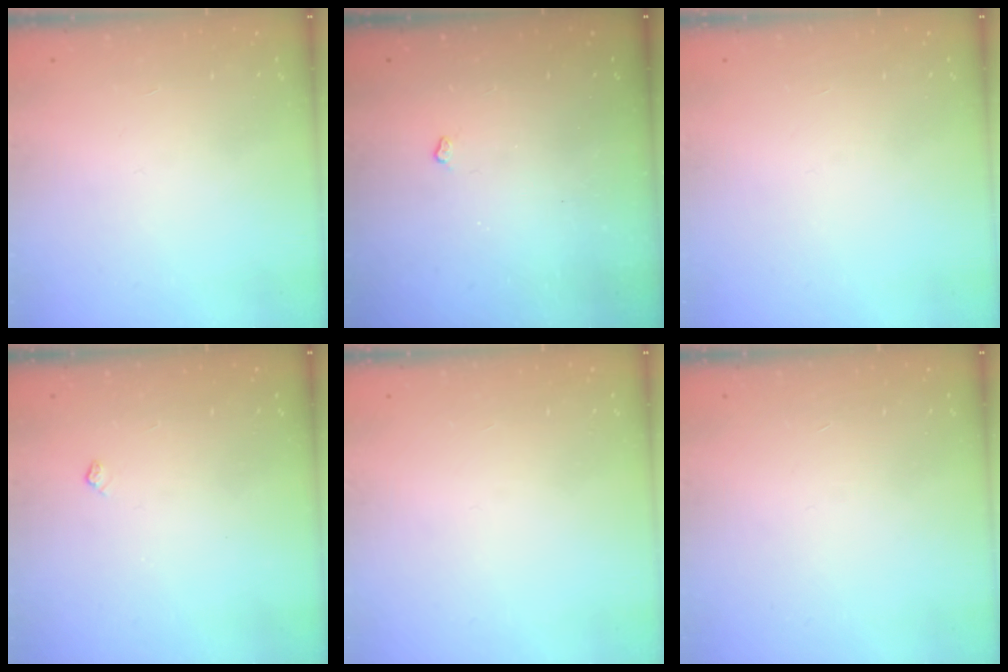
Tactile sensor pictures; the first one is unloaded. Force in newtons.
{"total": 3.0, "press": 2.9, "slide": 0.5}
{"total": 0.0}
{"total": 3.6, "press": 3.5, "slide": 0.6}
{"total": 0.0}
{"total": 0.0}